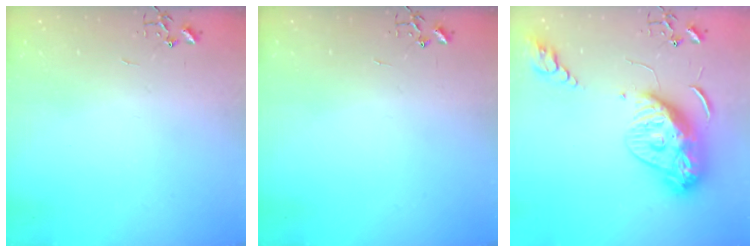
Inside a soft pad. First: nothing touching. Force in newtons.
{"total": 0.0}
{"total": 14.4, "press": 14.4, "slide": 1.3}